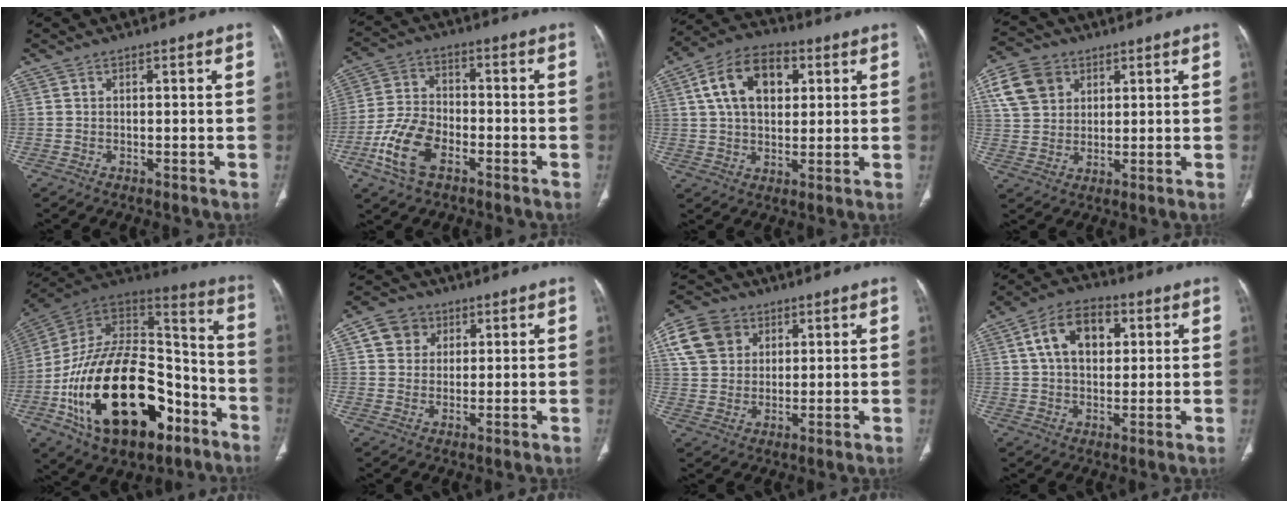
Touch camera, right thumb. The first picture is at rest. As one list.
[{"total": 10.9, "force": [-5.2, 6.1, 7.5], "torque": [-0.157, 0.020, -0.100]}, {"total": 13.7, "force": [4.1, 8.7, 9.7], "torque": [-0.145, 0.007, 0.066]}, {"total": 9.8, "force": [4.2, 7.6, 4.6], "torque": [-0.071, -0.004, 0.081]}, {"total": 34.3, "force": [-13.5, 18.4, 25.5], "torque": [-0.463, 0.054, -0.211]}, {"total": 6.4, "force": [2.5, 5.5, 2.0], "torque": [-0.009, -0.004, 0.042]}, {"total": 11.3, "force": [4.6, 9.0, 5.0], "torque": [-0.079, -0.001, 0.087]}, {"total": 11.3, "force": [3.3, 7.2, 8.1], "torque": [-0.116, 0.009, 0.049]}]